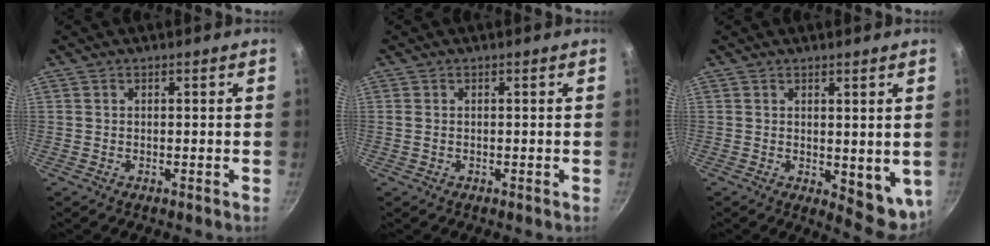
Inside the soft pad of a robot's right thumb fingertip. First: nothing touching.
{"total": 0.9, "force": [0.1, 0.7, 0.5], "torque": [-0.011, 0.002, 0.001]}
{"total": 7.7, "force": [0.7, 3.9, 6.5], "torque": [-0.067, -0.015, 0.019]}